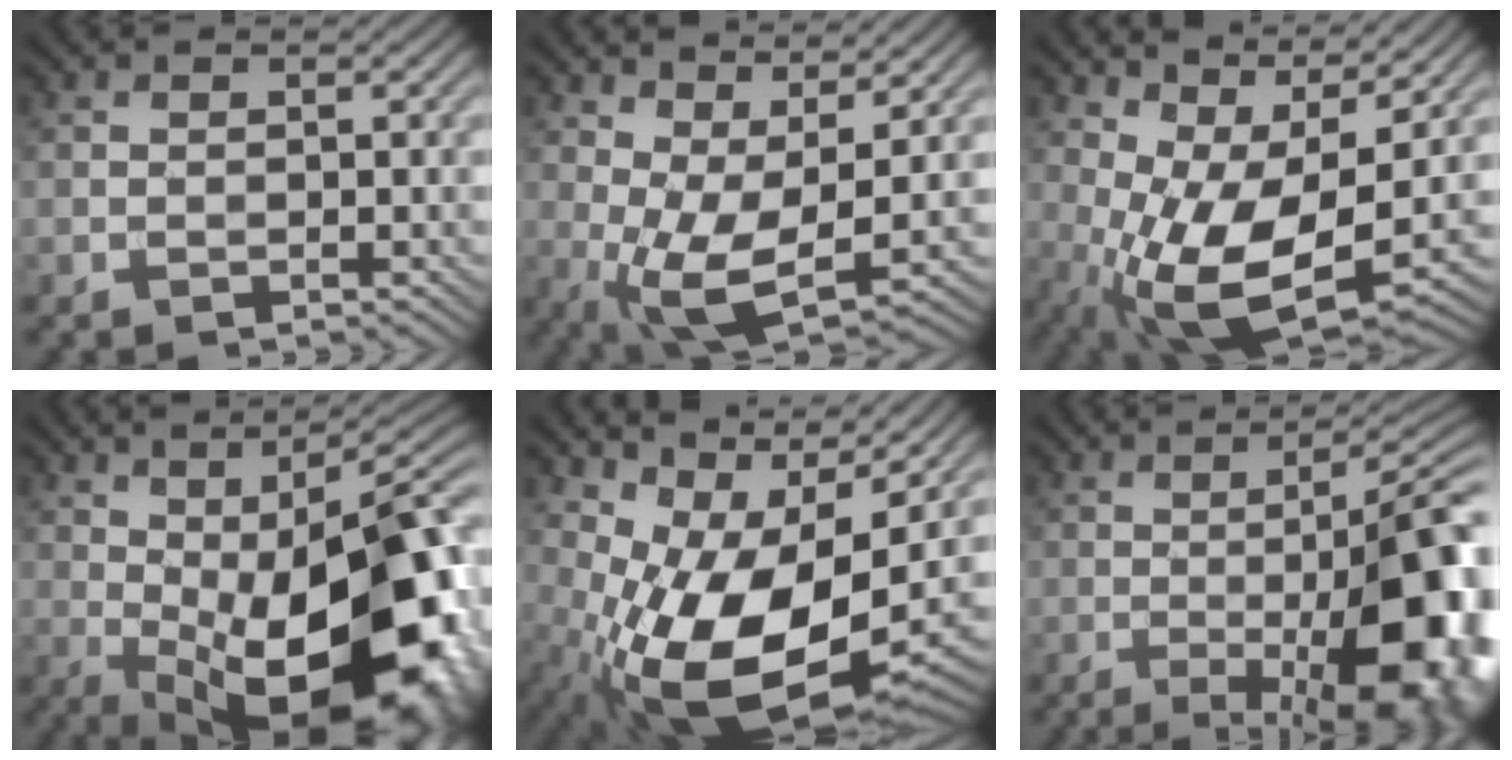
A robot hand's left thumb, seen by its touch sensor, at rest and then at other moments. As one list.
[{"total": 9.5, "force": [1.7, 4.2, 8.3], "torque": [-0.169, -0.003, 0.034]}, {"total": 13.3, "force": [1.3, 6.4, 11.5], "torque": [-0.221, -0.010, 0.037]}, {"total": 21.4, "force": [-3.3, 10.2, 18.6], "torque": [-0.244, -0.004, -0.040]}, {"total": 15.4, "force": [0.2, 8.3, 13.0], "torque": [-0.229, -0.013, 0.020]}, {"total": 17.1, "force": [-4.6, 5.1, 15.7], "torque": [-0.184, 0.010, -0.057]}]